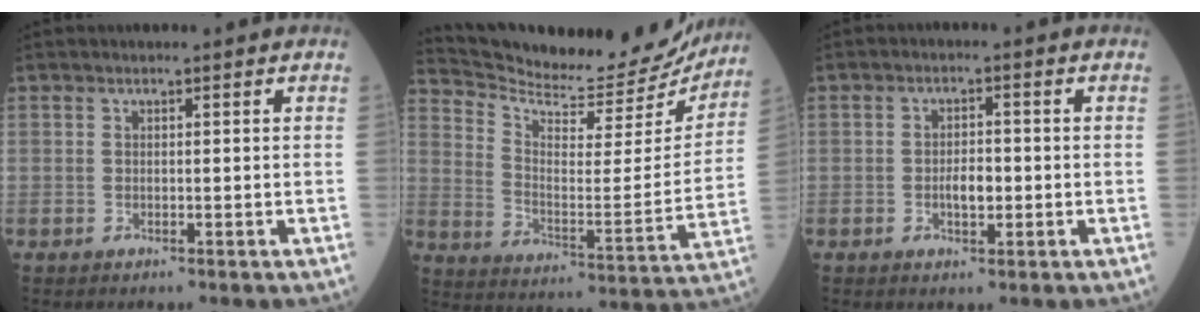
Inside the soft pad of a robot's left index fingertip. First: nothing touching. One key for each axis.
{"total": 22.9, "fx": 21.8, "fy": 3.9, "fz": 5.7, "tx": -0.098, "ty": -0.064, "tz": 0.298}
{"total": 2.9, "fx": -0.8, "fy": 1.3, "fz": 2.5, "tx": -0.044, "ty": 0.000, "tz": -0.014}